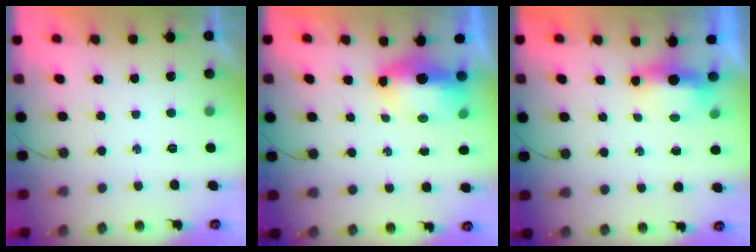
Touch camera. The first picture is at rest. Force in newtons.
{"total": 9.0, "press": 8.1, "slide": 3.9}
{"total": 5.9, "press": 5.2, "slide": 2.7}